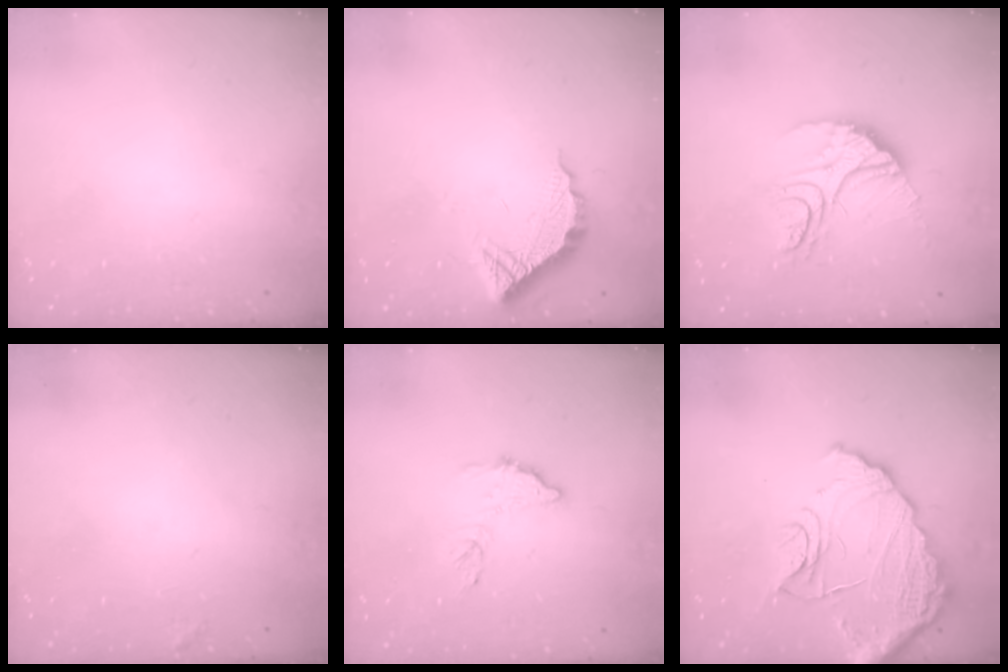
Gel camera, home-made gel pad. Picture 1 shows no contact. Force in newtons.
{"total": 10.7, "press": 10.7, "slide": 0.3}
{"total": 16.3, "press": 16.2, "slide": 1.9}
{"total": 4.1, "press": 4.1, "slide": 0.1}
{"total": 8.8, "press": 8.8, "slide": 0.5}
{"total": 16.2, "press": 16.1, "slide": 1.4}